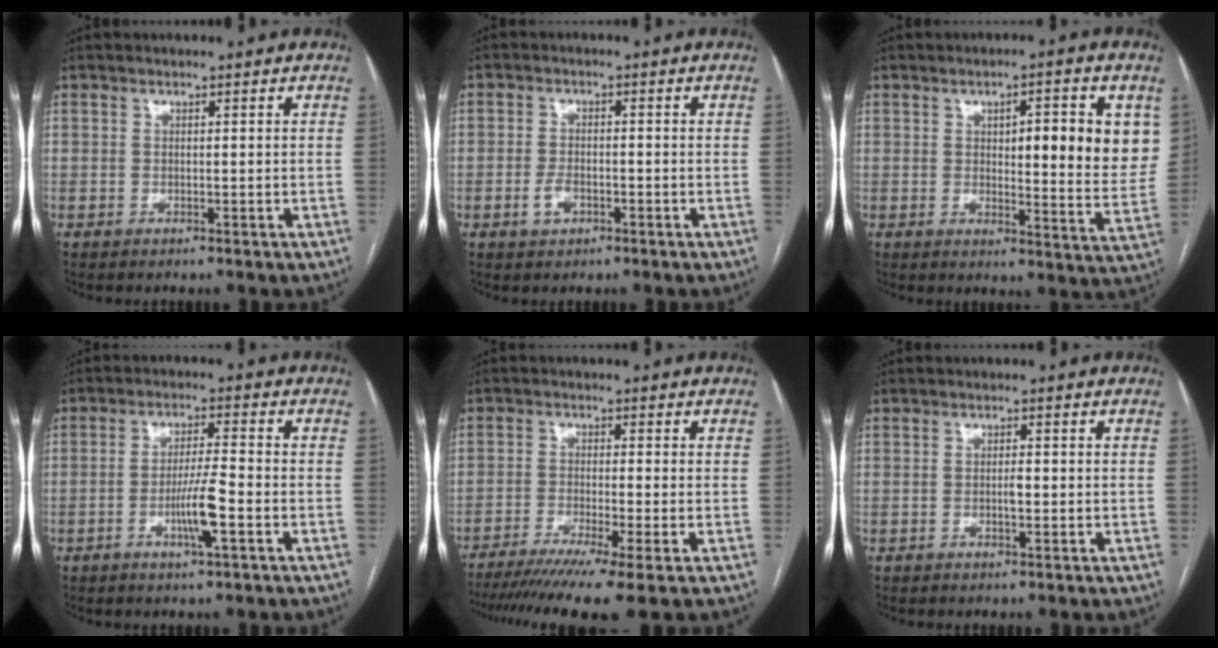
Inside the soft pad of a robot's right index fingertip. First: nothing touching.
{"total": 2.9, "force": [-1.2, 1.7, 1.9], "torque": [-0.038, 0.003, -0.019]}
{"total": 12.1, "force": [3.4, 2.8, 11.3], "torque": [-0.137, -0.006, 0.045]}
{"total": 6.1, "force": [-2.2, 0.0, 5.7], "torque": [-0.108, -0.007, -0.041]}
{"total": 12.1, "force": [-9.0, -0.8, 8.0], "torque": [-0.122, -0.028, -0.141]}
{"total": 1.5, "force": [-0.2, 0.4, 1.5], "torque": [-0.026, 0.001, -0.003]}